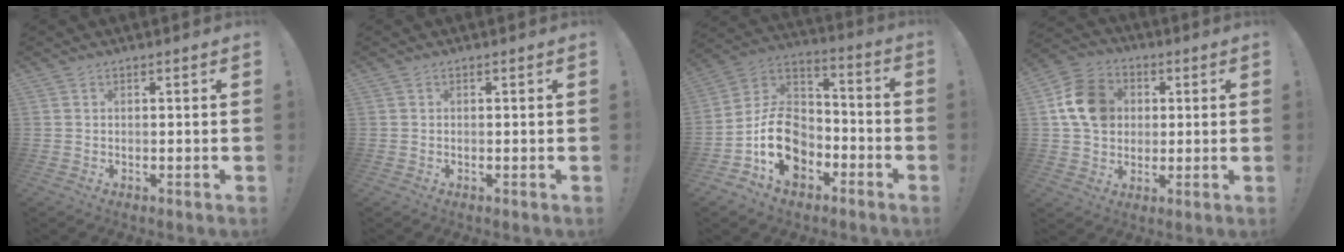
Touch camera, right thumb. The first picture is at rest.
{"total": 0.0}
{"total": 17.2, "force": [-7.4, 12.5, 9.1], "torque": [-0.151, 0.040, -0.123]}
{"total": 14.1, "force": [2.6, 11.7, 7.4], "torque": [-0.107, 0.009, 0.057]}